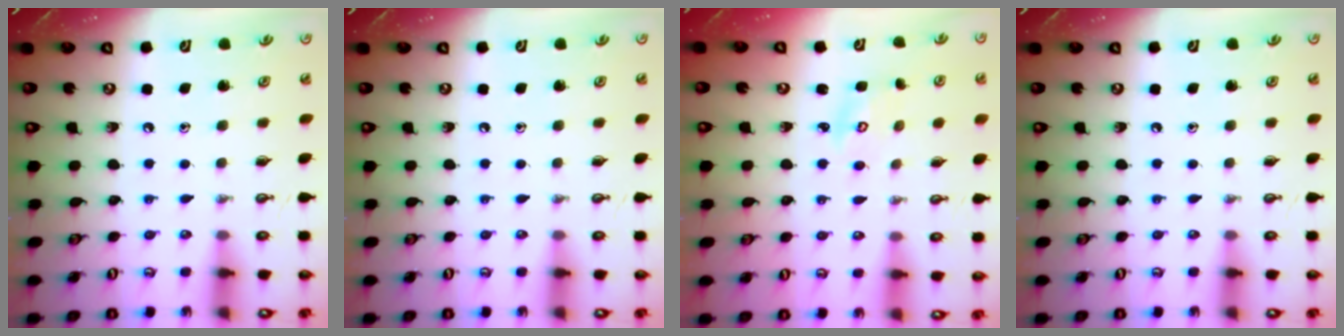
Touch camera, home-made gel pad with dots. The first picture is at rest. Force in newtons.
{"total": 0.0}
{"total": 3.6, "press": 3.6, "slide": 0.4}
{"total": 0.0}